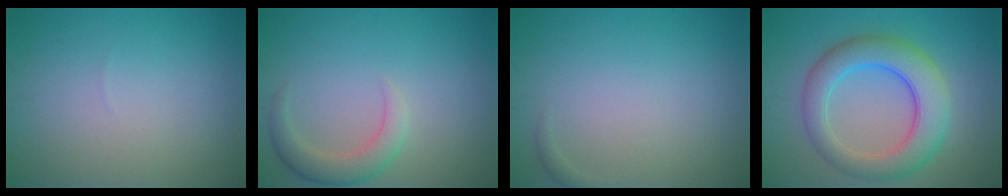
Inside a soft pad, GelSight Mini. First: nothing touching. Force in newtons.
{"total": 2.9, "press": 2.9, "slide": 0.4}
{"total": 0.5, "press": 0.5, "slide": 0.1}
{"total": 6.8, "press": 6.8, "slide": 0.4}